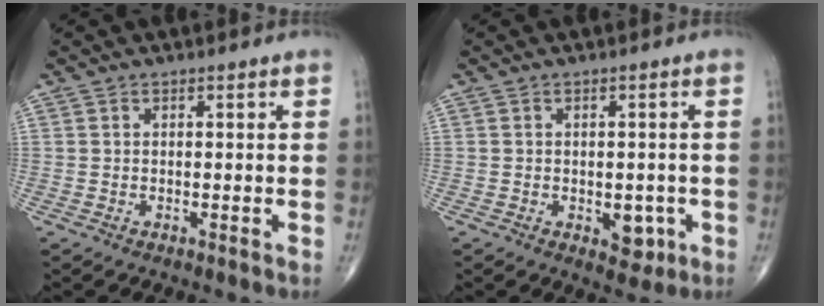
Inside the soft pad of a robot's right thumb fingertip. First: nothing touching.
{"total": 4.4, "force": [-1.3, 2.8, 3.2], "torque": [-0.016, 0.001, -0.011]}